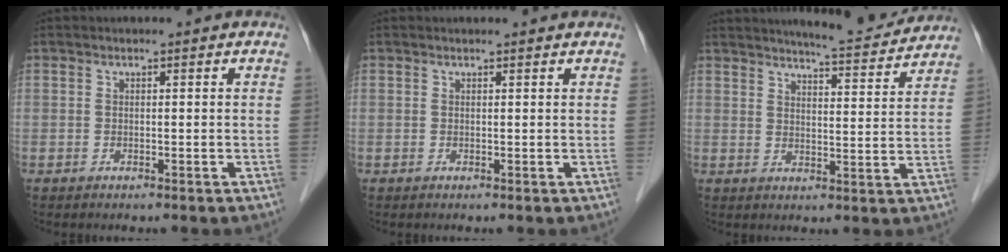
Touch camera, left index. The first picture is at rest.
{"total": 1.5, "force": [1.5, 0.1, 0.3], "torque": [-0.010, 0.008, 0.016]}
{"total": 10.3, "force": [9.9, 0.6, 3.0], "torque": [-0.045, -0.007, 0.125]}